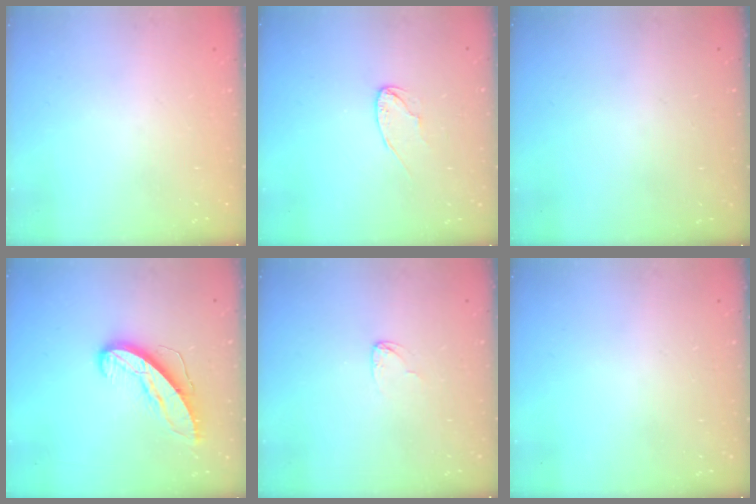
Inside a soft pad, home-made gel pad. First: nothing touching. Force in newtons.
{"total": 5.2, "press": 5.2, "slide": 0.4}
{"total": 0.0}
{"total": 9.7, "press": 9.7, "slide": 0.4}
{"total": 2.7, "press": 2.7, "slide": 0.1}
{"total": 0.0}